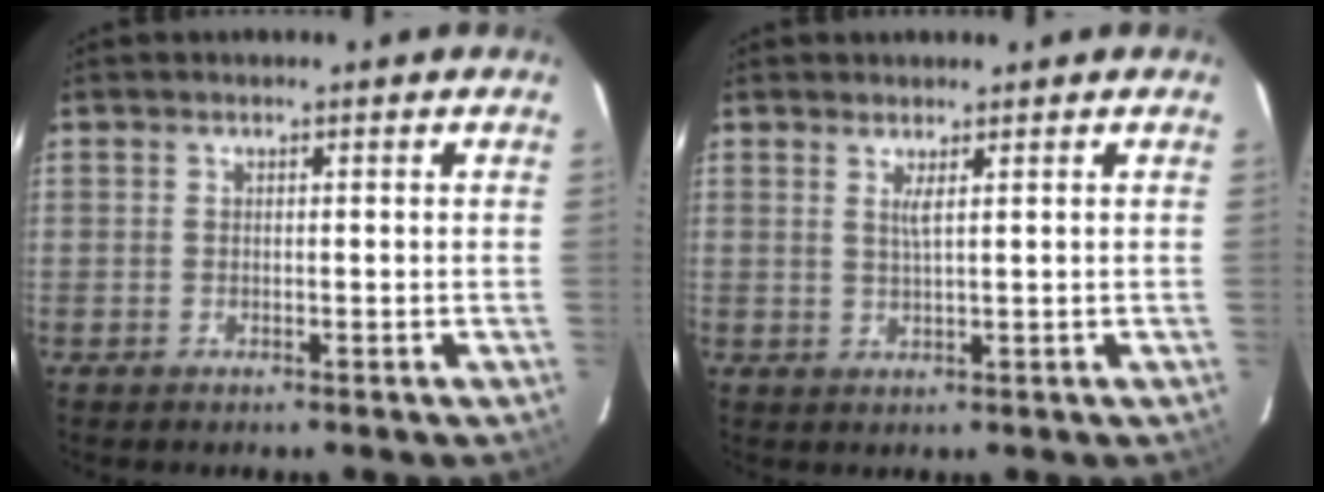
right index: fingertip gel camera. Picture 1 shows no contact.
{"total": 1.7, "force": [1.0, -0.2, 1.4], "torque": [-0.027, -0.003, 0.016]}